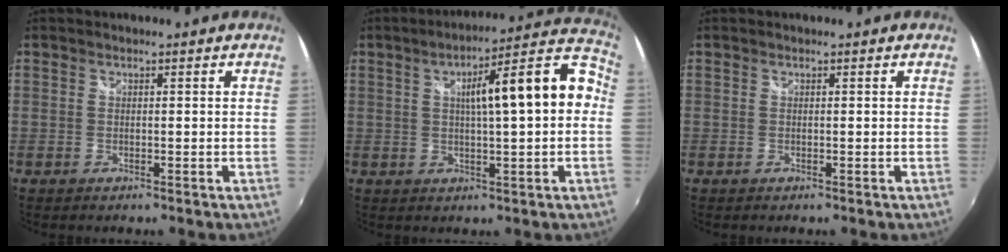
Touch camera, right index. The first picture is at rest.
{"total": 14.4, "force": [1.5, 2.5, 14.1], "torque": [-0.191, 0.042, 0.030]}
{"total": 0.0}